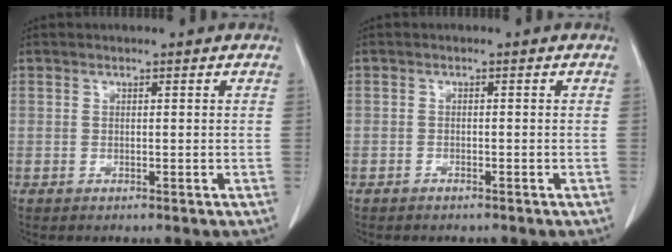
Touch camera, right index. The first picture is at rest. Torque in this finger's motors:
{"motor_torque": [0.07, -0.24, -0.08, -0.03]}